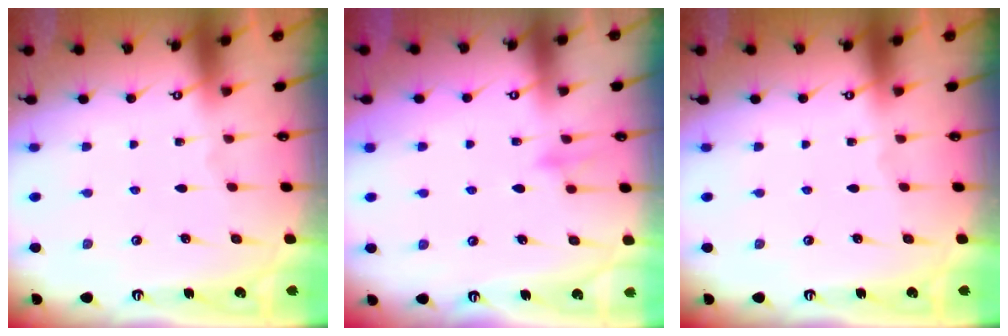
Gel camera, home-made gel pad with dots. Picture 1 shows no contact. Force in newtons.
{"total": 7.5, "press": 7.4, "slide": 0.6}
{"total": 0.0}